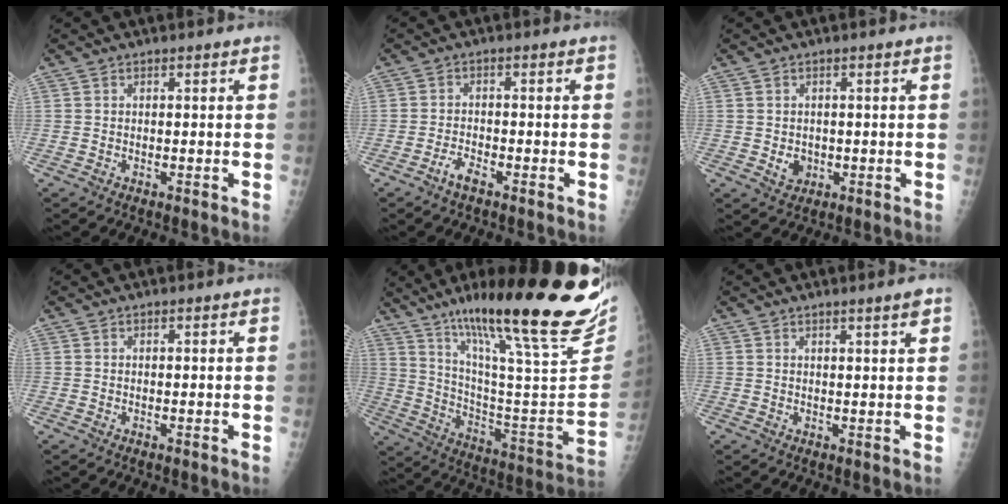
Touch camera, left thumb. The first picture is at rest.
{"total": 2.7, "force": [-2.0, 0.9, 1.6], "torque": [-0.037, 0.011, -0.040]}
{"total": 3.0, "force": [-0.4, 2.6, 1.5], "torque": [-0.011, 0.000, 0.003]}
{"total": 0.0}
{"total": 33.2, "force": [22.6, 5.5, 23.8], "torque": [-0.323, -0.094, 0.342]}
{"total": 2.1, "force": [1.4, -0.3, 1.5], "torque": [-0.021, -0.011, 0.022]}